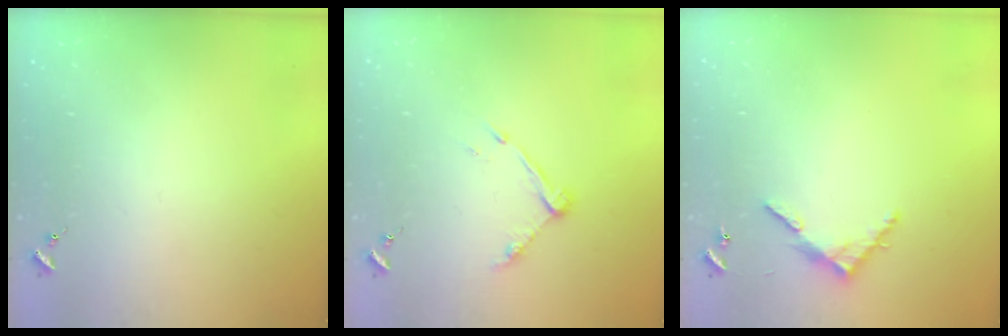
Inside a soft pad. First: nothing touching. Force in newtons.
{"total": 8.7, "press": 8.7, "slide": 0.5}
{"total": 6.9, "press": 6.9, "slide": 0.5}